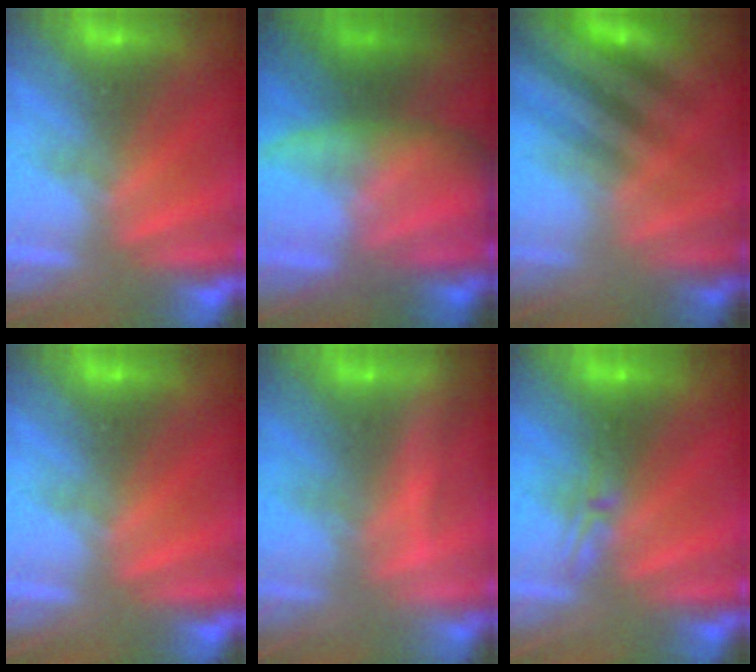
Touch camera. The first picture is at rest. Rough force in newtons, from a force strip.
{"total": 6.1}
{"total": 3.0}
{"total": 0.0}
{"total": 2.2}
{"total": 2.3}